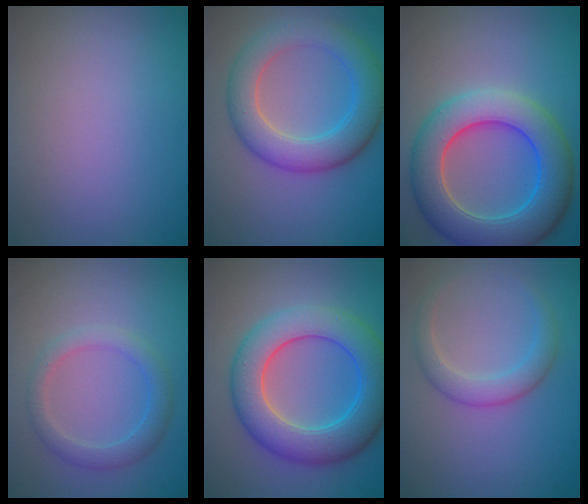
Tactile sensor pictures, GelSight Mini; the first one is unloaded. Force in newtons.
{"total": 6.2, "press": 6.1, "slide": 0.4}
{"total": 8.9, "press": 8.8, "slide": 0.7}
{"total": 2.5, "press": 2.5, "slide": 0.0}
{"total": 8.2, "press": 8.2, "slide": 0.4}
{"total": 2.6, "press": 2.6, "slide": 0.1}